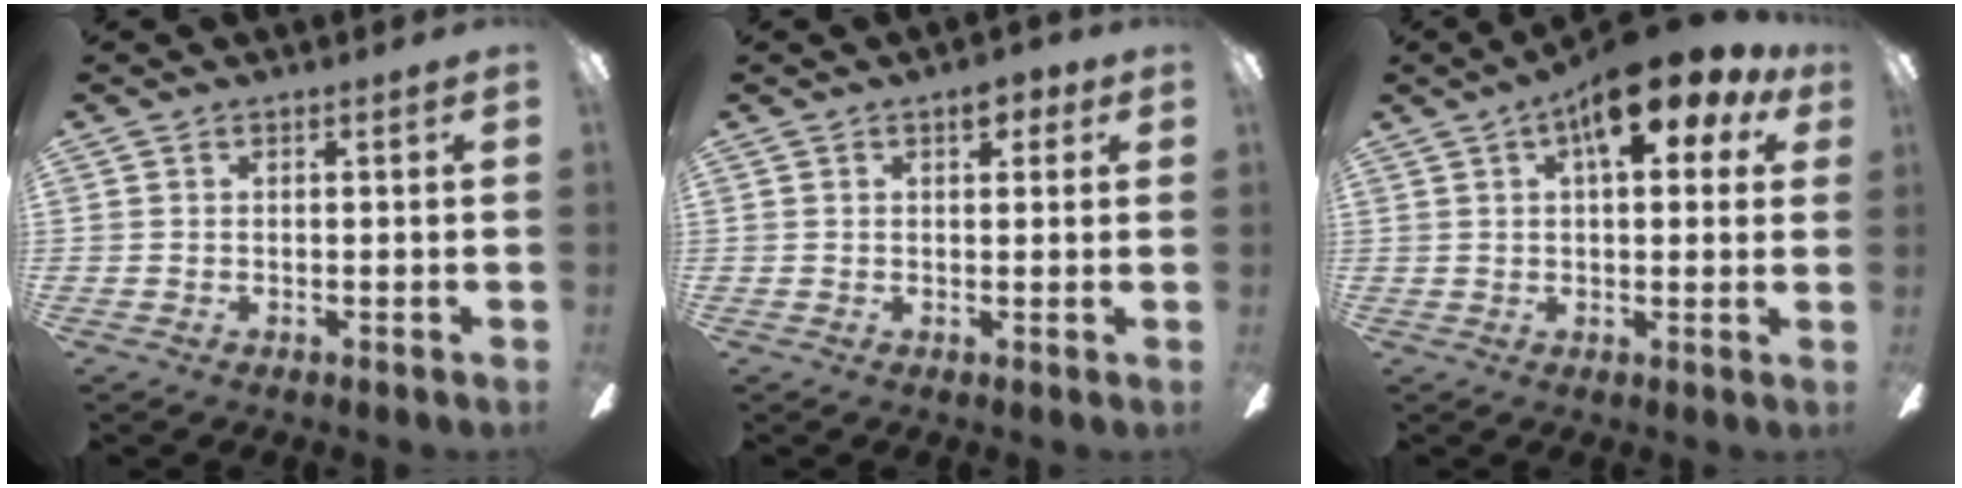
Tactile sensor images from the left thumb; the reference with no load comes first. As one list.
[{"total": 3.9, "force": [2.3, 2.0, 2.5], "torque": [-0.021, -0.007, 0.033]}, {"total": 14.7, "force": [7.5, 5.5, 11.4], "torque": [-0.163, -0.024, 0.118]}]